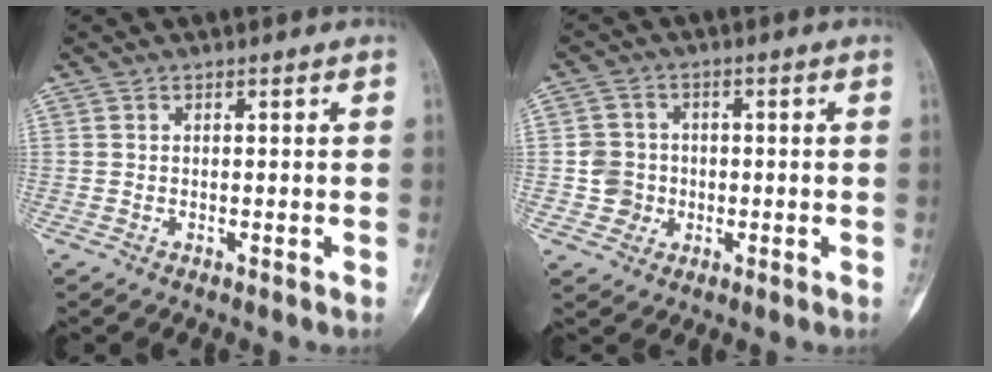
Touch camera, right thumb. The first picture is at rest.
{"total": 4.6, "force": [-0.7, 4.5, 0.8], "torque": [0.011, 0.009, -0.016]}